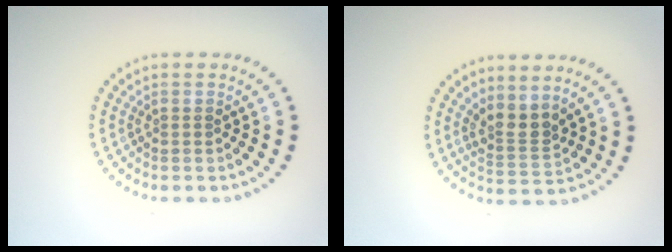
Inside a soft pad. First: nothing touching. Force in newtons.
{"total": 2.6, "press": 2.0, "slide": 1.8}